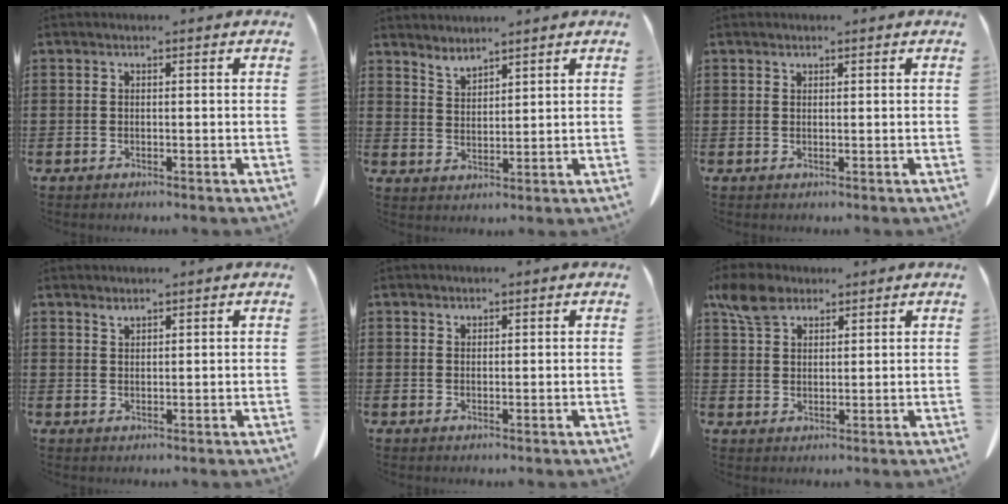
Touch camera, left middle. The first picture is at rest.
{"total": 3.0, "force": [3.0, 0.2, 0.1], "torque": [-0.010, -0.012, 0.058]}
{"total": 0.7, "force": [0.6, 0.2, 0.1], "torque": [-0.004, -0.002, 0.014]}
{"total": 1.5, "force": [1.4, 0.2, 0.4], "torque": [-0.010, -0.002, 0.027]}
{"total": 0.9, "force": [0.8, 0.3, 0.2], "torque": [-0.006, -0.002, 0.017]}
{"total": 5.8, "force": [4.1, 3.4, 2.3], "torque": [-0.054, 0.001, 0.078]}